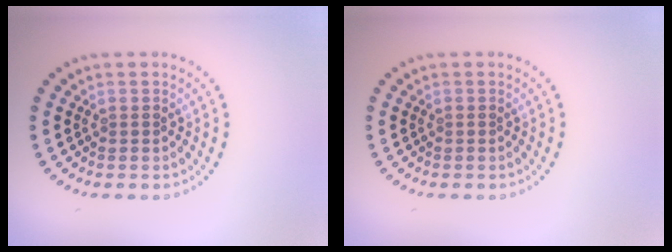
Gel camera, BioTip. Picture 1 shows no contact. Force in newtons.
{"total": 0.0}